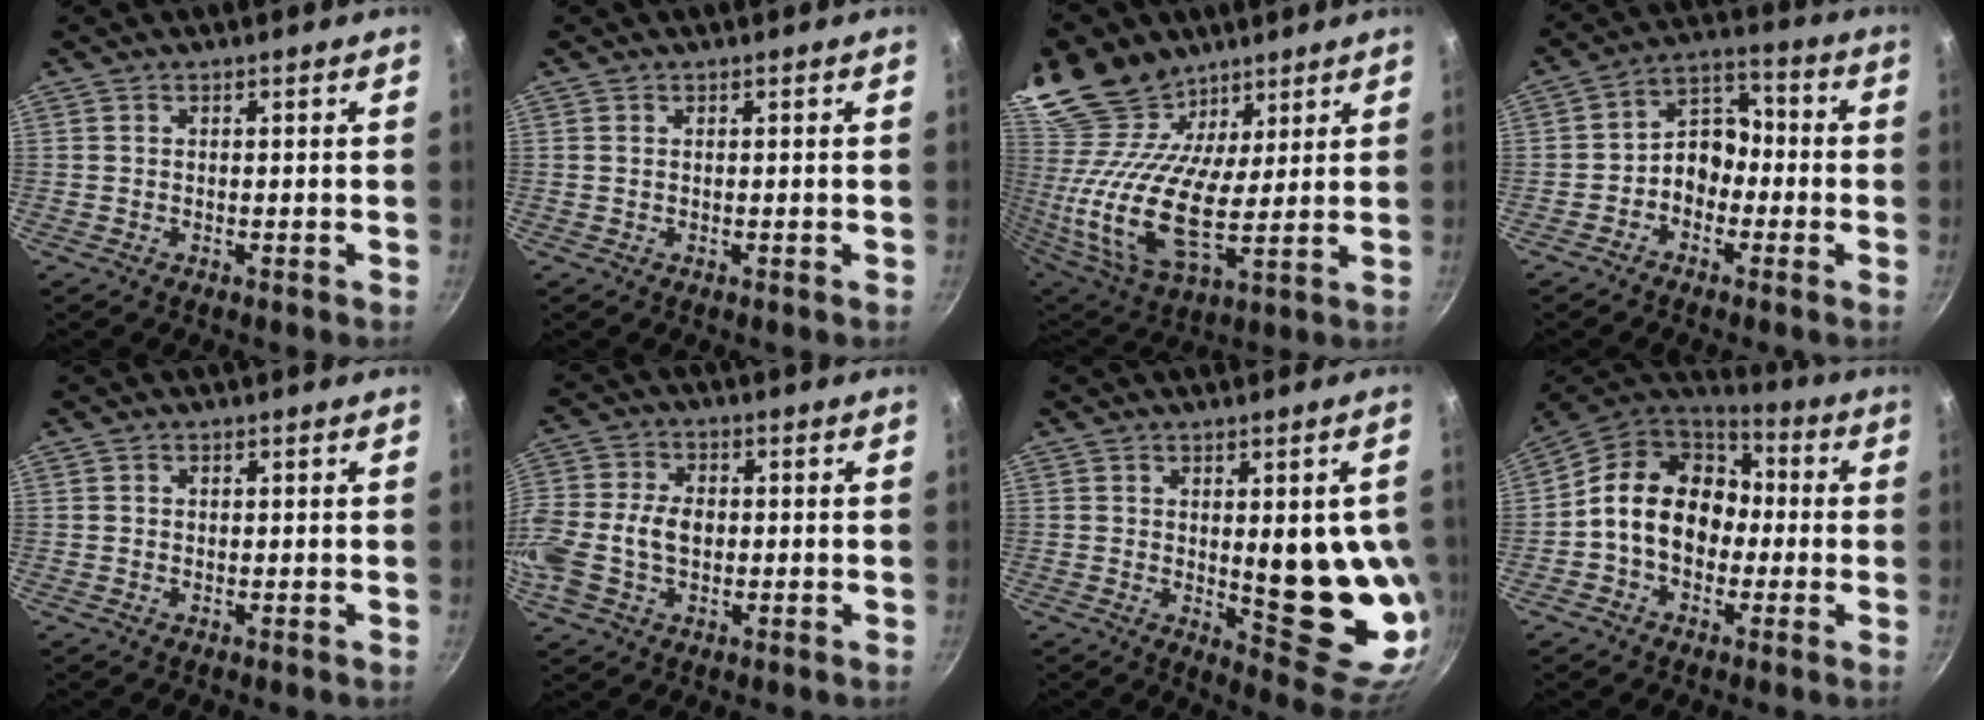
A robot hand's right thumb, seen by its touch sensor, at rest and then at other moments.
{"total": 0.0}
{"total": 22.4, "force": [13.9, 13.2, 11.6], "torque": [-0.237, -0.060, 0.262]}
{"total": 8.3, "force": [-2.0, 6.5, 4.8], "torque": [-0.030, 0.046, -0.049]}
{"total": 0.6, "force": [0.2, 0.6, 0.2], "torque": [-0.001, 0.002, 0.003]}
{"total": 14.1, "force": [-1.1, 10.1, 9.8], "torque": [-0.216, 0.028, -0.027]}
{"total": 16.7, "force": [0.3, 6.1, 15.6], "torque": [-0.150, -0.026, 0.018]}
{"total": 16.7, "force": [-0.3, 12.9, 10.5], "torque": [-0.139, 0.044, -0.020]}